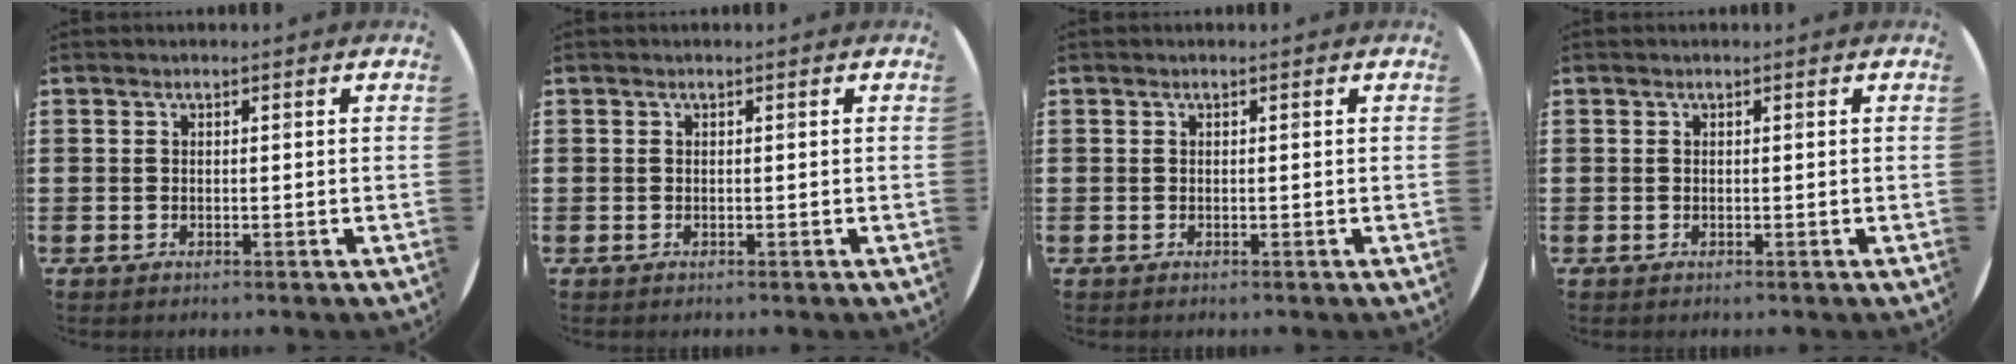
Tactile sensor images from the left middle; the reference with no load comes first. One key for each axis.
{"total": 0.0}
{"total": 0.0}
{"total": 0.0}